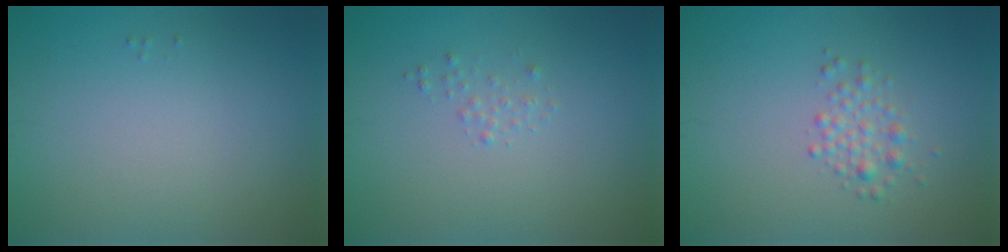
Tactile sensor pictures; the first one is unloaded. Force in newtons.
{"total": 0.7, "press": 0.7, "slide": 0.1}
{"total": 1.8, "press": 1.8, "slide": 0.1}